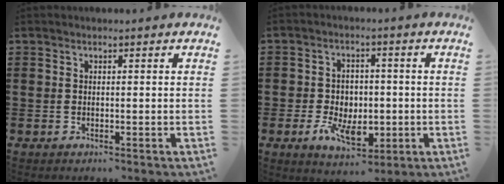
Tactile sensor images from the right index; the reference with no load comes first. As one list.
[{"total": 6.7, "force": [-1.8, 4.6, 4.5], "torque": [-0.079, 0.003, -0.037]}]